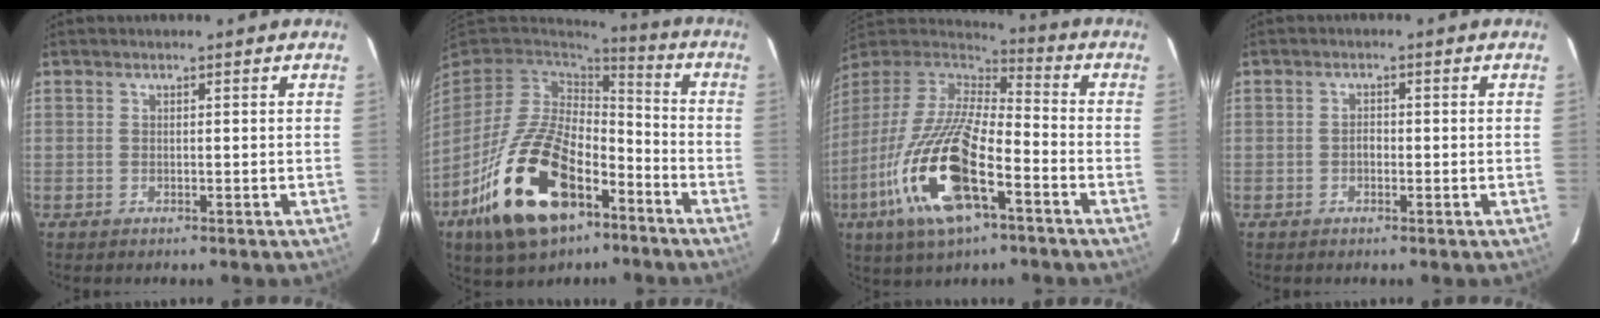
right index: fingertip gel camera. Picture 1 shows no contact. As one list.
[{"total": 23.1, "force": [-11.5, 12.4, 15.8], "torque": [-0.323, -0.009, -0.190]}, {"total": 23.1, "force": [-10.0, 8.0, 19.2], "torque": [-0.392, -0.048, -0.193]}, {"total": 1.2, "force": [-0.4, 0.9, 0.6], "torque": [-0.011, 0.005, -0.008]}]